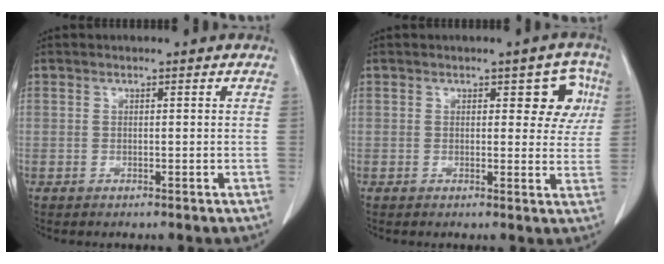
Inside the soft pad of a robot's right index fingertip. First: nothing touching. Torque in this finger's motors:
{"motor_torque": [0.08, 0.07, 0.05, 0.00]}